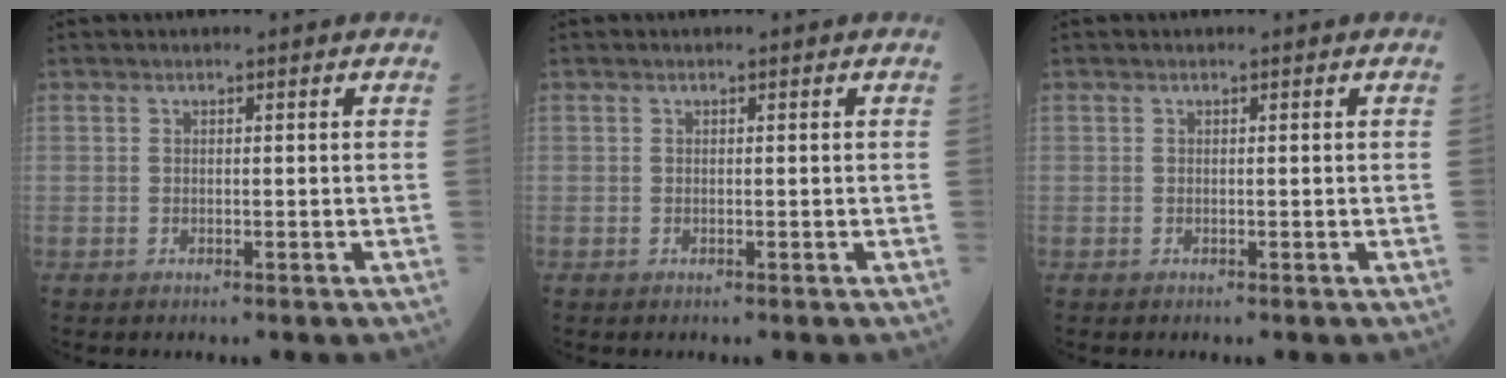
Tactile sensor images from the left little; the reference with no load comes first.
{"total": 0.0}
{"total": 0.0}